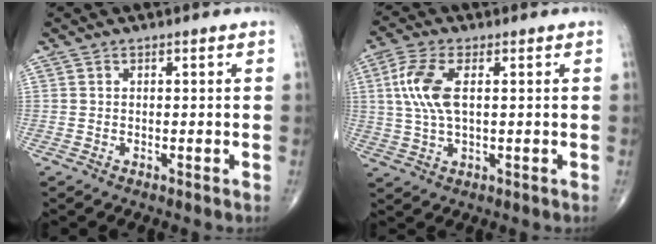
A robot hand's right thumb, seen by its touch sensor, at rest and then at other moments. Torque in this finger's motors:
{"motor_torque": [-0.69, 0.50, 0.62, 0.42, 0.13]}